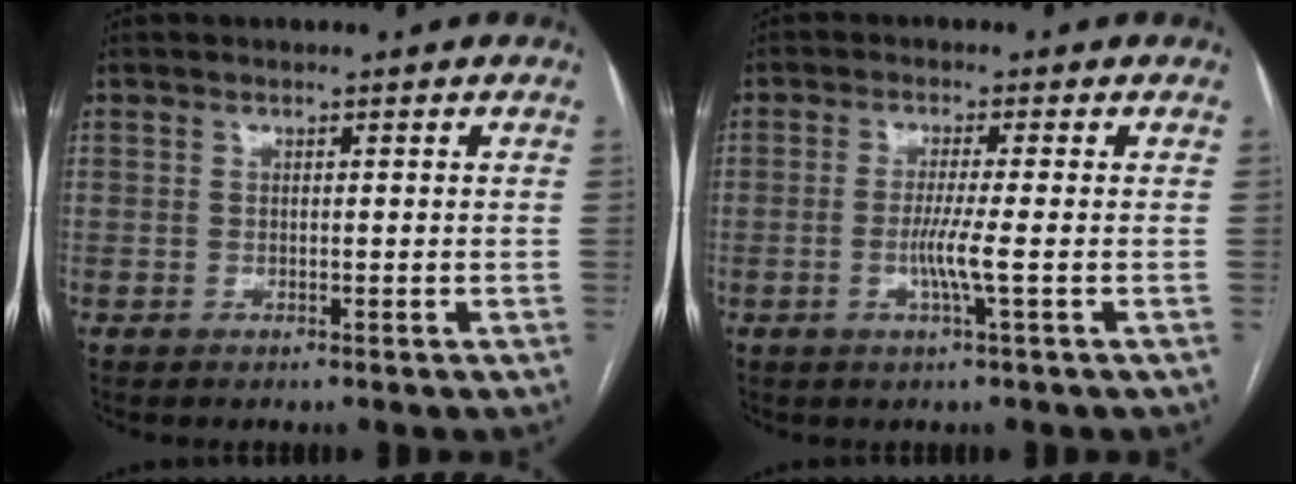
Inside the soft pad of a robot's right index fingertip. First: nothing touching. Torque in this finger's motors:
{"motor_torque": [0.64, 0.09, 0.15, 0.08]}